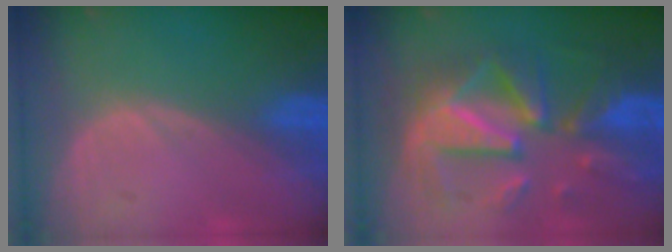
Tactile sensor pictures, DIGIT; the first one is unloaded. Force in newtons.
{"total": 12.0, "press": 12.0, "slide": 1.2}